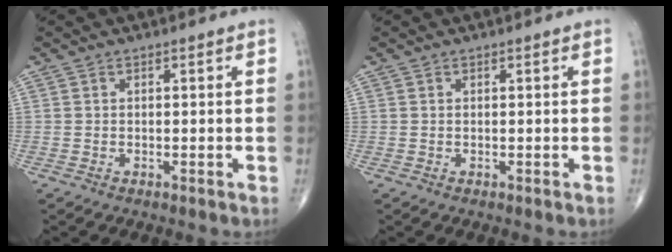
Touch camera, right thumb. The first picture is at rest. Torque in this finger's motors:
{"motor_torque": [0.31, 0.86, -0.04, -0.08, -0.03]}